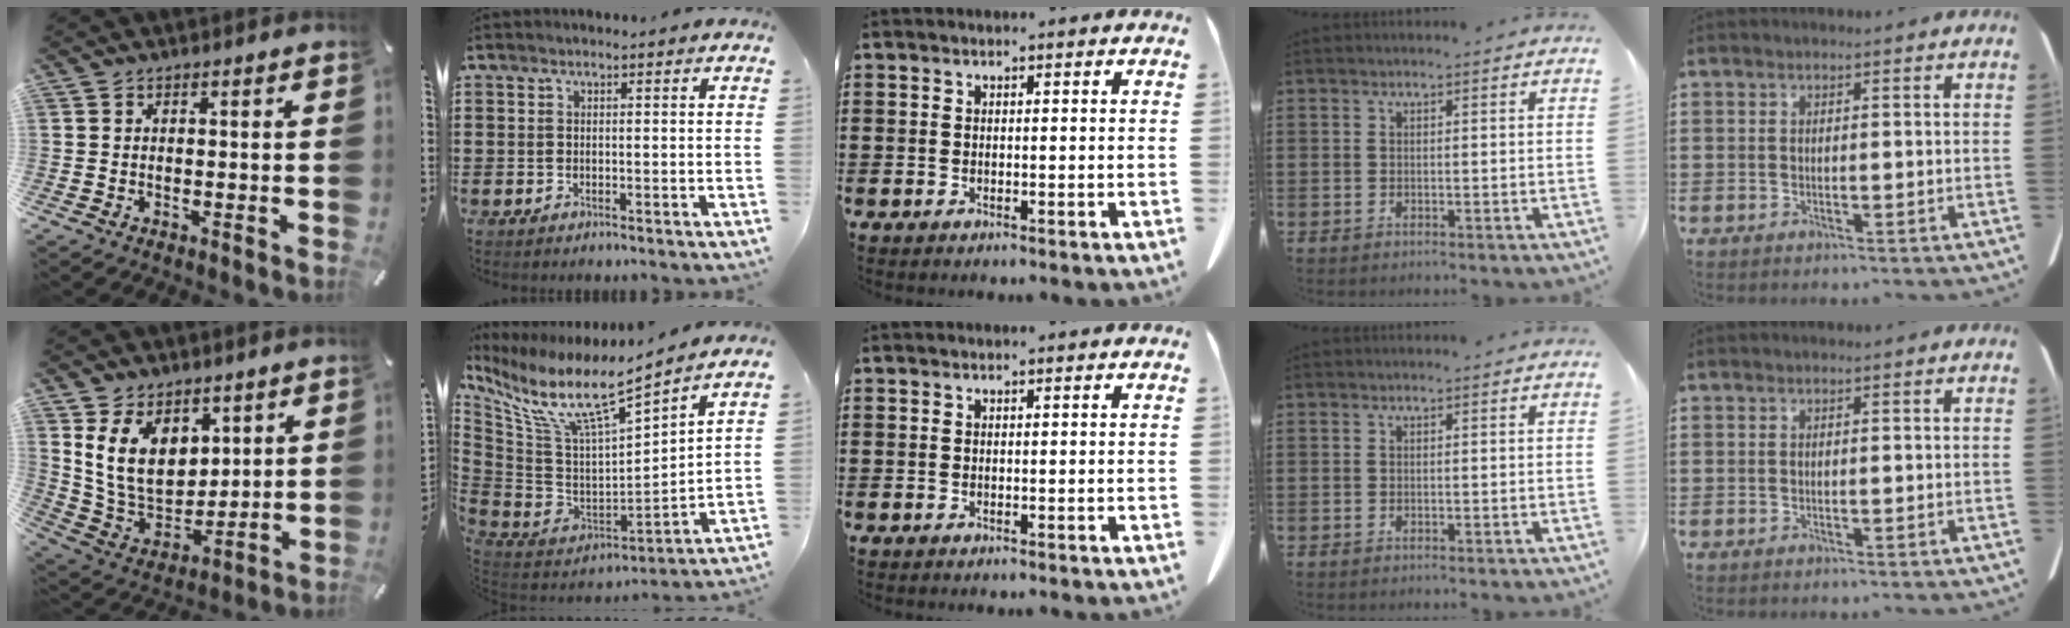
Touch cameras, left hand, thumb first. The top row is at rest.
{"thumb": {"total": 14.0, "force": [5.5, 10.4, 7.5], "torque": [-0.161, -0.028, 0.106]}, "index": {"total": 9.7, "force": [6.7, 1.6, 6.9], "torque": [-0.160, -0.060, 0.110]}}